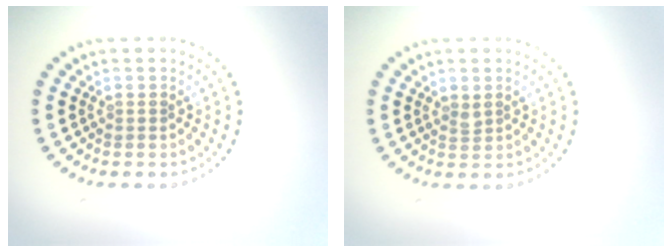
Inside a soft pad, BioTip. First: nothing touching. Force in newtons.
{"total": 0.6, "press": 0.5, "slide": 0.4}